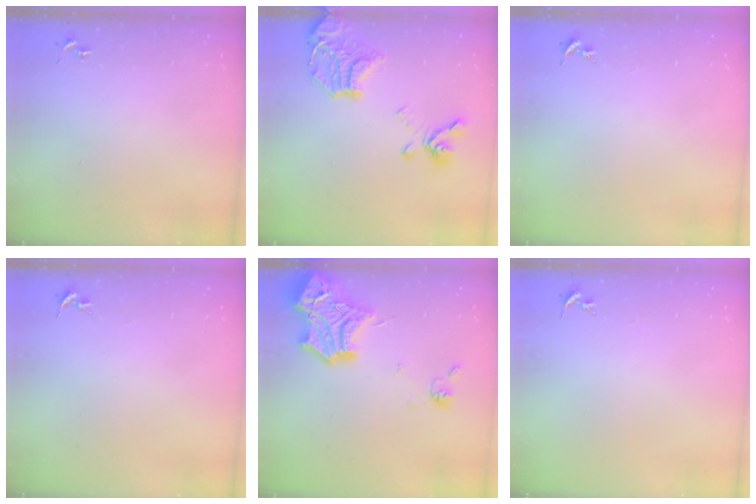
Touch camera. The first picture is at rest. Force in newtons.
{"total": 18.3, "press": 18.1, "slide": 2.4}
{"total": 0.0}
{"total": 0.0}
{"total": 19.1, "press": 19.0, "slide": 1.6}
{"total": 0.0}